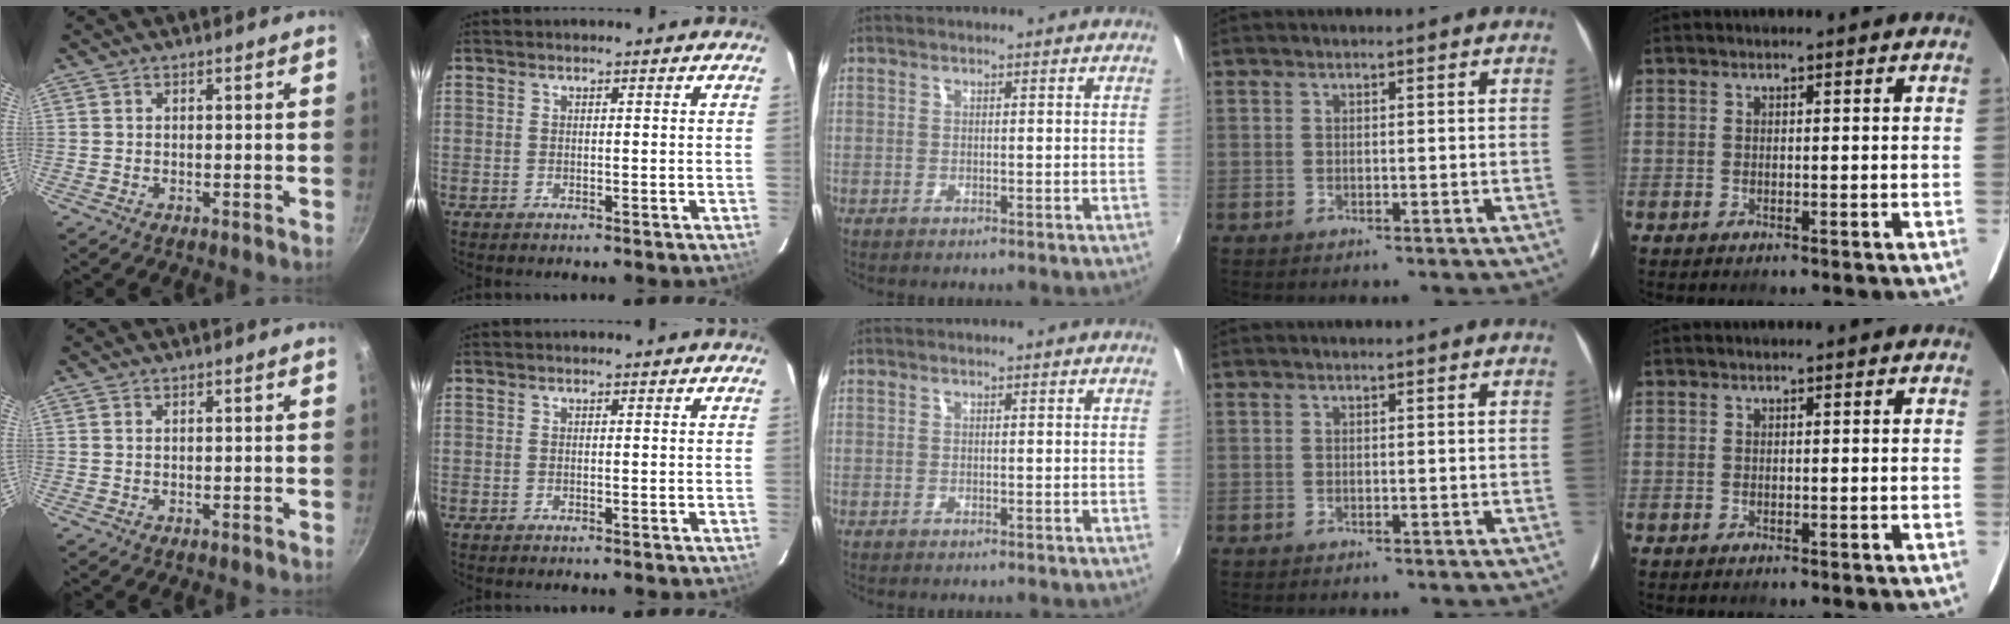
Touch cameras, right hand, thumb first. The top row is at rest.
{}